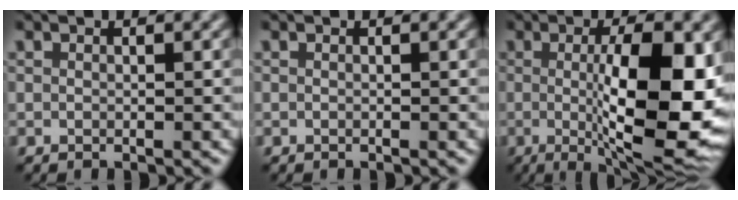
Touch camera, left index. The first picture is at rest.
{"total": 0.0}
{"total": 12.9, "force": [-0.5, 3.7, 12.3], "torque": [-0.177, -0.013, -0.005]}